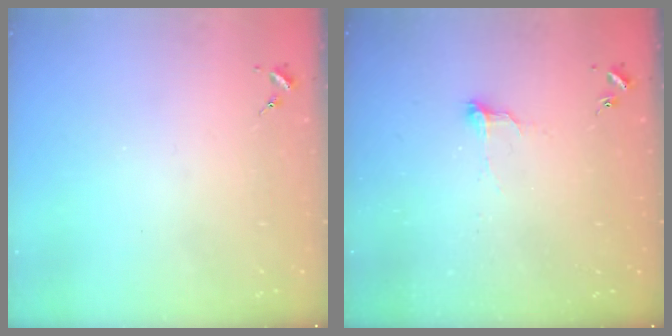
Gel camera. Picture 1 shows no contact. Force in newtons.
{"total": 6.6, "press": 6.6, "slide": 0.5}